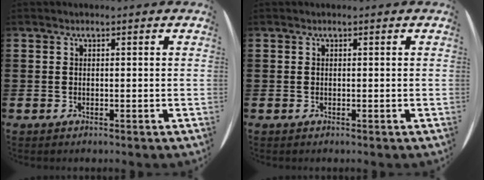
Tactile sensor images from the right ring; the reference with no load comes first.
{"total": 0.0}